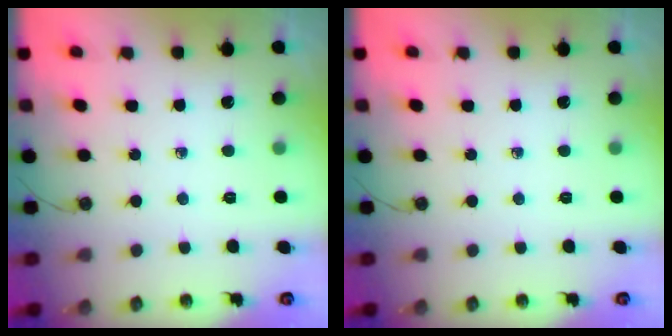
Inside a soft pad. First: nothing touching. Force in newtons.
{"total": 0.0}